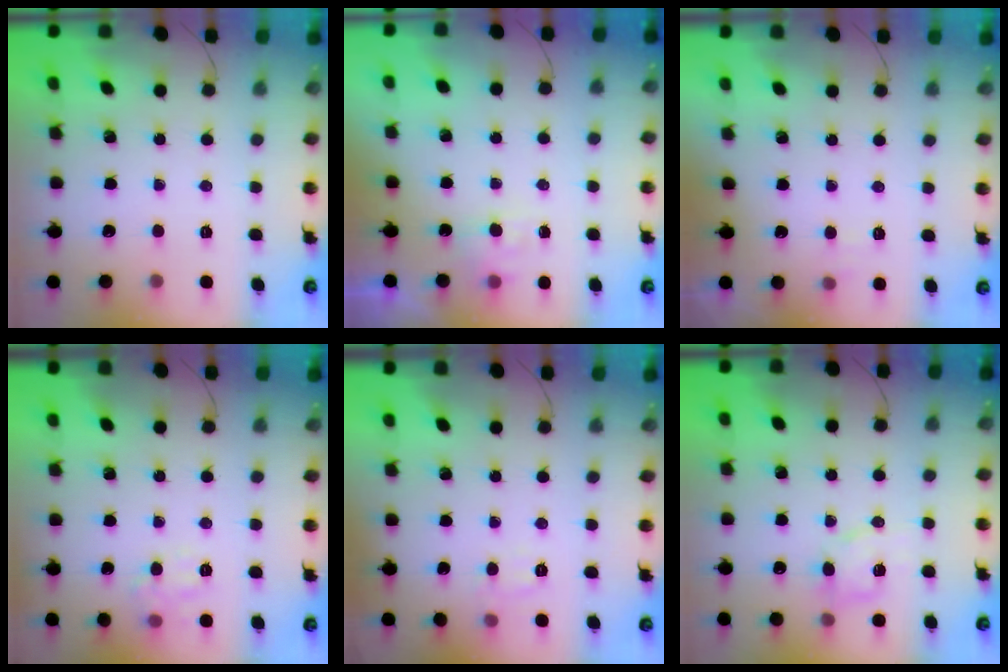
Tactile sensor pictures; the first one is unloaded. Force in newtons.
{"total": 2.6, "press": 2.4, "slide": 1.1}
{"total": 3.1, "press": 2.5, "slide": 1.8}
{"total": 7.2, "press": 7.1, "slide": 1.1}
{"total": 5.7, "press": 5.6, "slide": 1.1}
{"total": 6.0, "press": 5.8, "slide": 1.5}